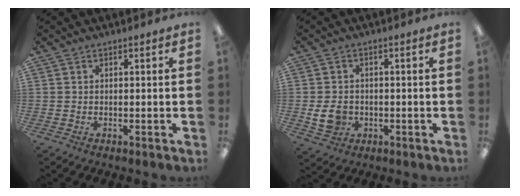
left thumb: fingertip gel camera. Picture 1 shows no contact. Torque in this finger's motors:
{"motor_torque": [-0.18, 0.19, 0.46, -0.10, 0.02]}